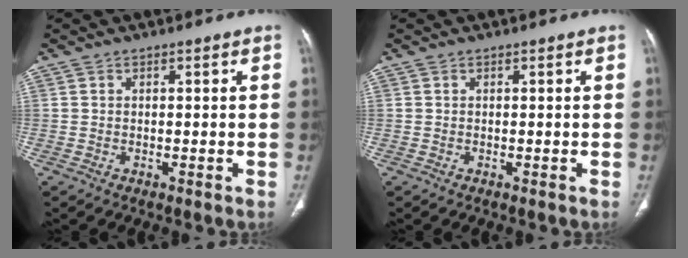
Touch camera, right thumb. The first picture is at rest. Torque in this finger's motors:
{"motor_torque": [0.23, 0.22, -0.03, -0.03, 0.00]}